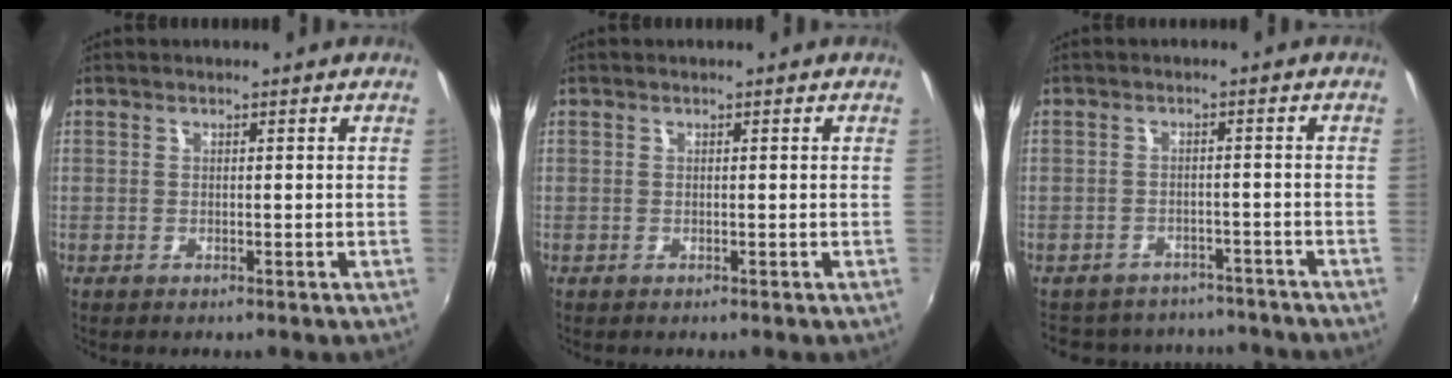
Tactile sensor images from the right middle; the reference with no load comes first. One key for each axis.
{"total": 0.0}
{"total": 12.1, "fx": -10.4, "fy": 5.4, "fz": 2.9, "tx": -0.069, "ty": 0.023, "tz": -0.131}